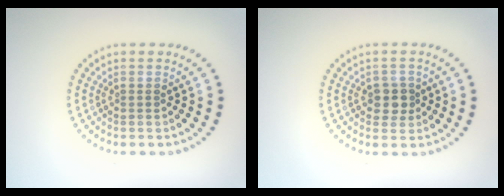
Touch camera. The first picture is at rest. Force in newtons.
{"total": 2.1, "press": 2.0, "slide": 0.6}